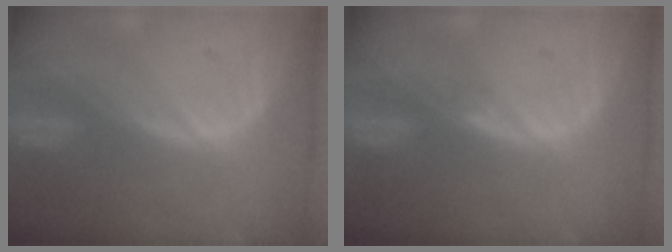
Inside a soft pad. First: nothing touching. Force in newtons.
{"total": 0.5, "press": 0.5, "slide": 0.1}